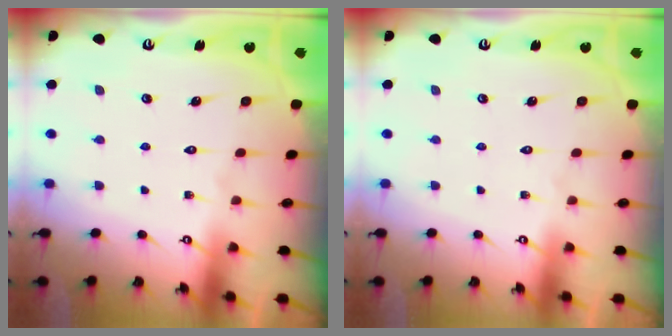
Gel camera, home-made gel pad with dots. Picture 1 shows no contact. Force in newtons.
{"total": 0.0}